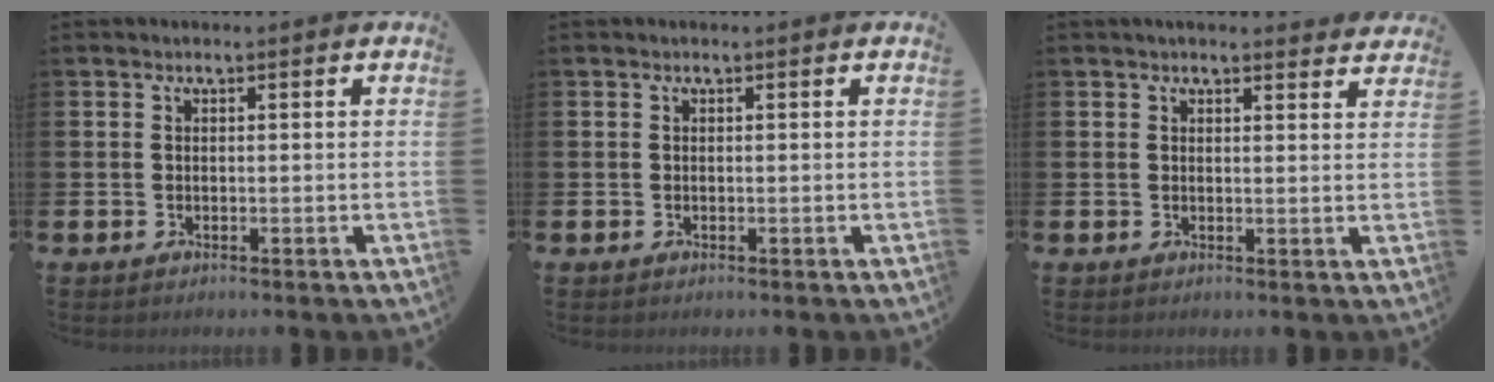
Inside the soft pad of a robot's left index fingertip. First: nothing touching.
{"total": 0.0}
{"total": 2.4, "force": [2.4, 0.2, 0.1], "torque": [-0.004, -0.009, 0.042]}